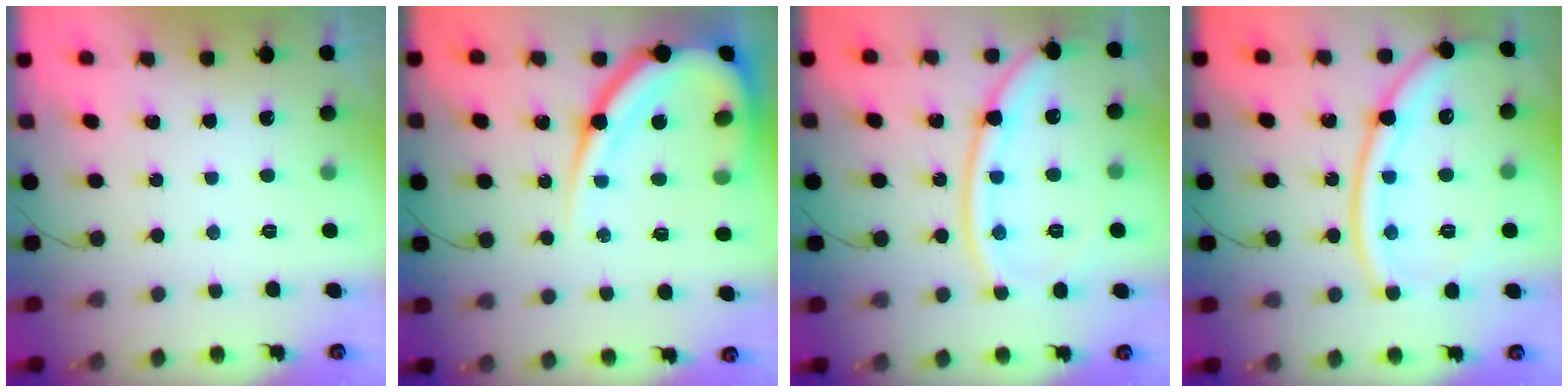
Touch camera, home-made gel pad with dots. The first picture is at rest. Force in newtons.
{"total": 19.8, "press": 19.7, "slide": 1.7}
{"total": 15.6, "press": 15.5, "slide": 1.9}
{"total": 17.2, "press": 17.1, "slide": 2.1}